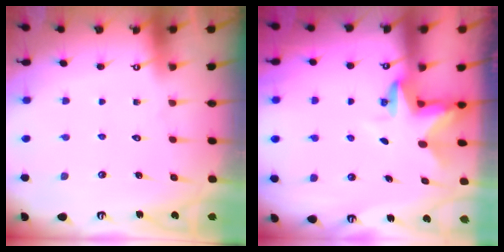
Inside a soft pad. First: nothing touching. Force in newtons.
{"total": 2.8, "press": 2.8, "slide": 0.2}